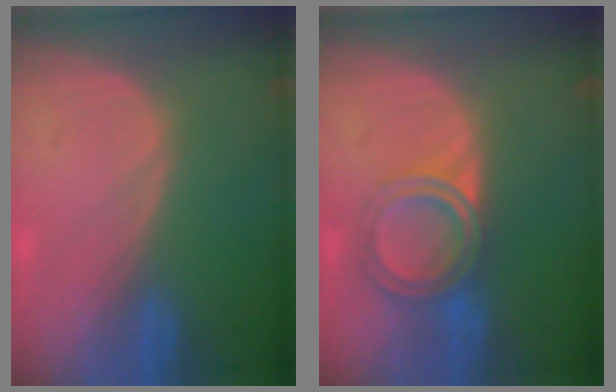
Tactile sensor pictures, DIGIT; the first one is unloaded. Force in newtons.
{"total": 6.4, "press": 5.4, "slide": 3.3}